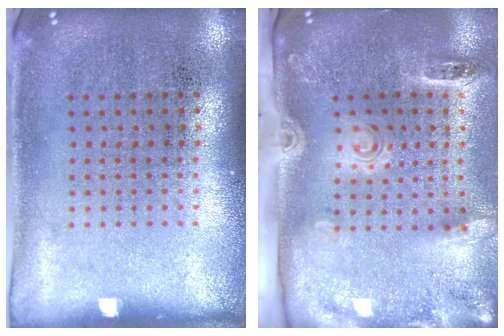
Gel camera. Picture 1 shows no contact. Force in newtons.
{"total": 2.8, "press": 1.9, "slide": 2.1}